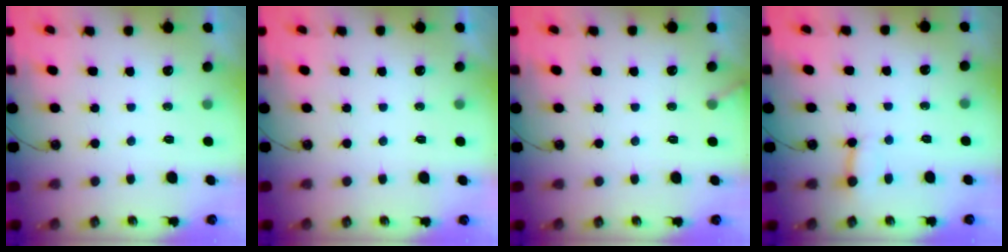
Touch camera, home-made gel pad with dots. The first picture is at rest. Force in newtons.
{"total": 0.0}
{"total": 3.8, "press": 3.8, "slide": 0.2}
{"total": 3.0, "press": 2.9, "slide": 0.3}